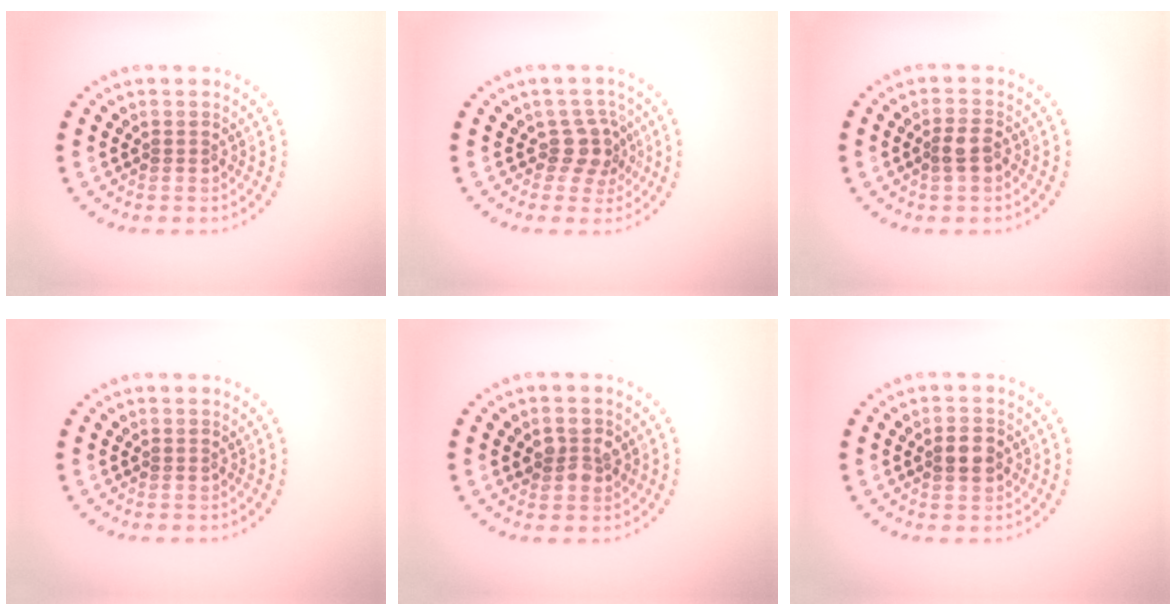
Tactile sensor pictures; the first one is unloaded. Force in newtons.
{"total": 2.6, "press": 2.0, "slide": 1.7}
{"total": 1.8, "press": 1.8, "slide": 0.5}
{"total": 0.0}
{"total": 2.5, "press": 2.4, "slide": 0.4}
{"total": 2.6, "press": 2.6, "slide": 0.0}